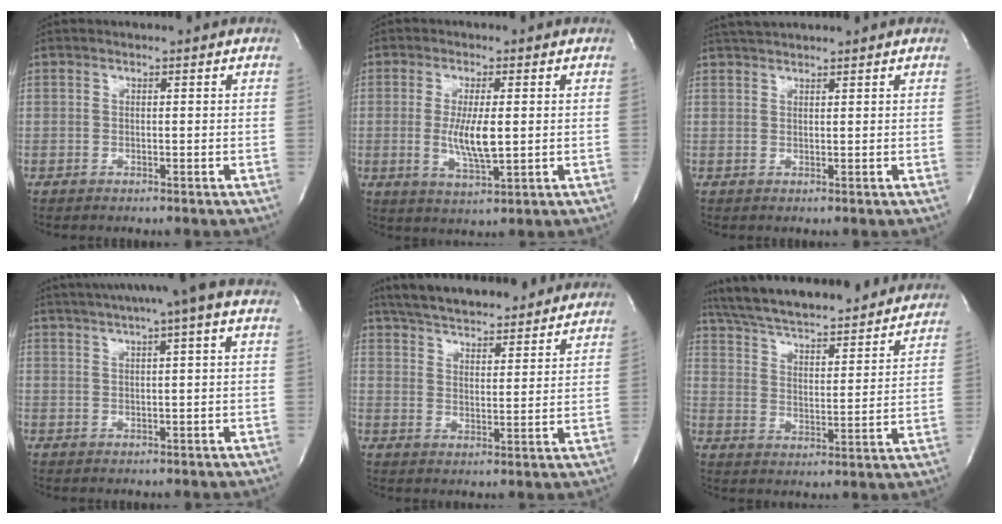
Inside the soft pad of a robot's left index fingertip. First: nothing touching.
{"total": 6.1, "force": [-0.2, 1.2, 6.0], "torque": [-0.118, -0.016, -0.002]}
{"total": 3.2, "force": [3.1, -0.1, 0.9], "torque": [-0.016, 0.022, 0.057]}
{"total": 8.8, "force": [6.1, -0.5, 6.4], "torque": [-0.105, 0.028, 0.081]}
{"total": 21.3, "force": [19.1, 4.4, 8.2], "torque": [-0.136, 0.025, 0.267]}
{"total": 28.1, "force": [25.5, 4.7, 10.8], "torque": [-0.186, -0.019, 0.346]}